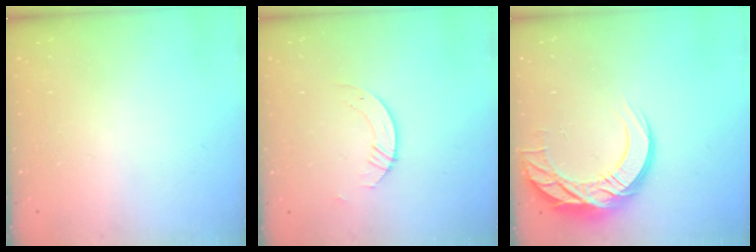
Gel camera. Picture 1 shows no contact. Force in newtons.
{"total": 2.8, "press": 2.8, "slide": 0.2}
{"total": 14.6, "press": 14.6, "slide": 1.0}